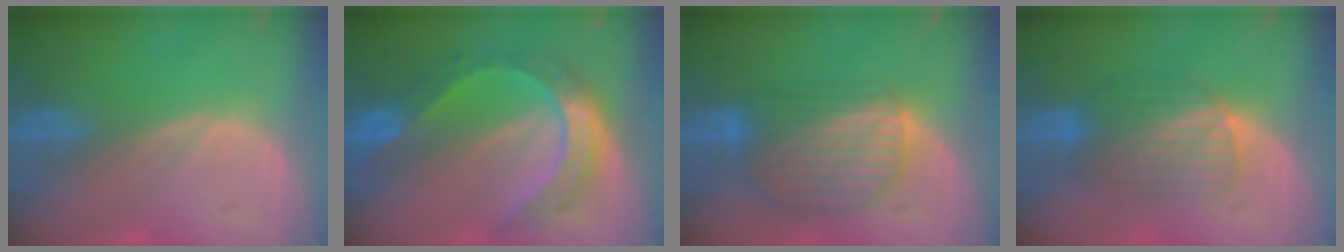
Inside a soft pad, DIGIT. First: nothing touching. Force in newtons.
{"total": 8.4, "press": 8.3, "slide": 0.9}
{"total": 8.7, "press": 7.7, "slide": 4.1}
{"total": 6.4, "press": 6.3, "slide": 1.1}